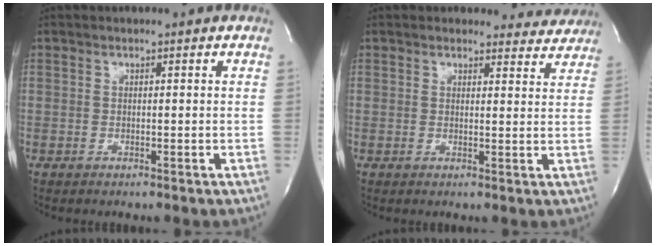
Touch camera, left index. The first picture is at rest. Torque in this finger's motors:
{"motor_torque": [1.08, -1.06, 0.30, 0.06]}